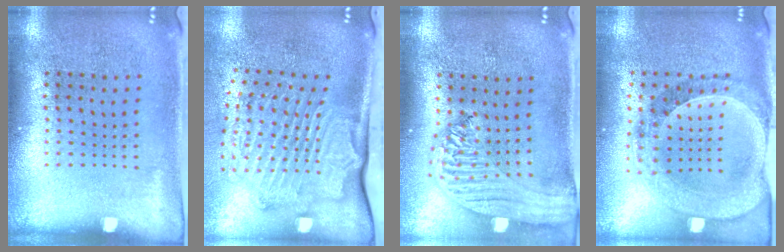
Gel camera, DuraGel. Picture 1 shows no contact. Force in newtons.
{"total": 2.4, "press": 2.2, "slide": 0.9}
{"total": 2.2, "press": 2.0, "slide": 1.0}
{"total": 1.4, "press": 1.4, "slide": 0.2}